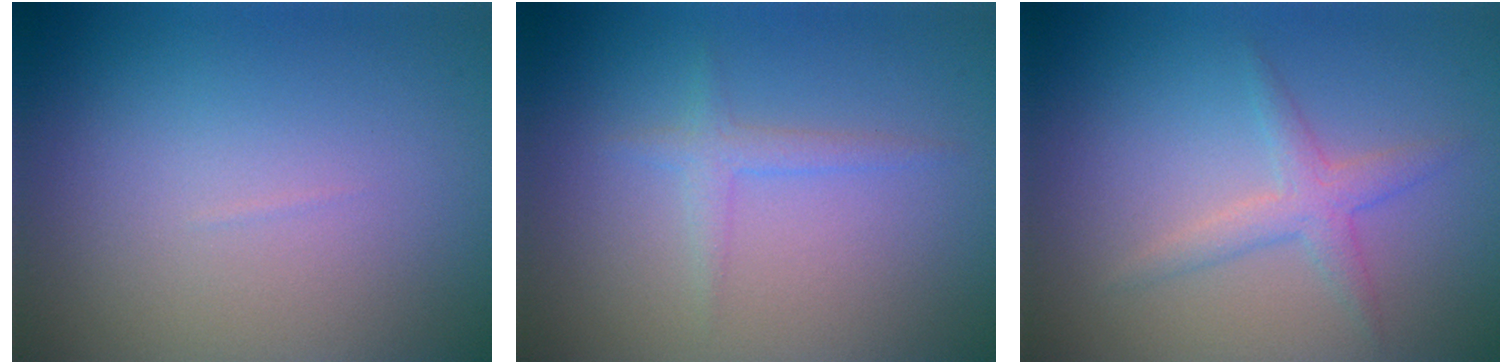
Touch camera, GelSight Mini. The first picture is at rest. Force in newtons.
{"total": 1.4, "press": 1.4, "slide": 0.0}
{"total": 2.2, "press": 2.2, "slide": 0.1}